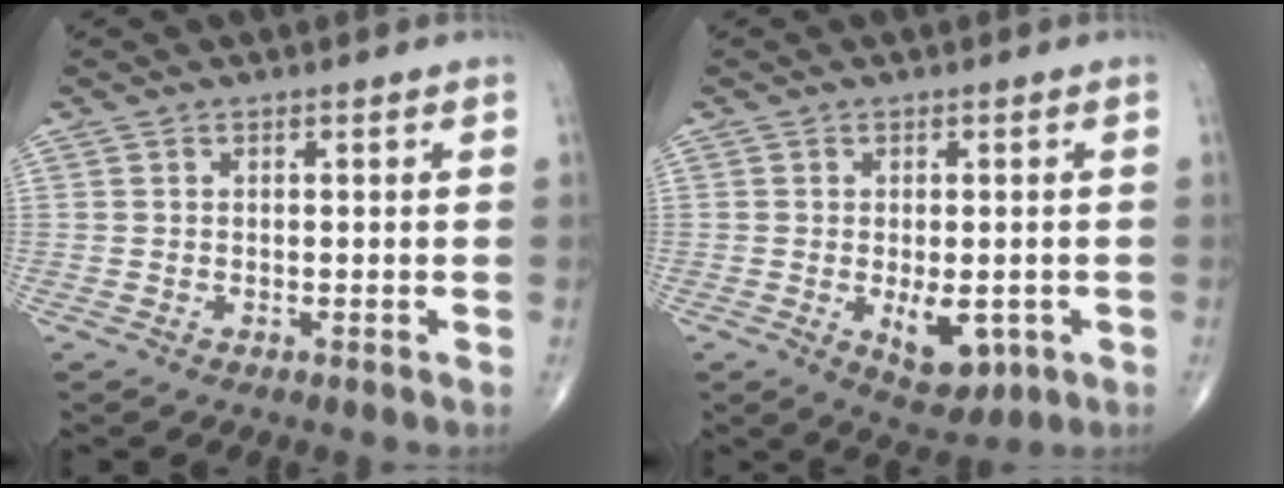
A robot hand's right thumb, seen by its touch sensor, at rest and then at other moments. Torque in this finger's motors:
{"motor_torque": [1.33, 2.01, 0.81, 0.09, 0.18]}